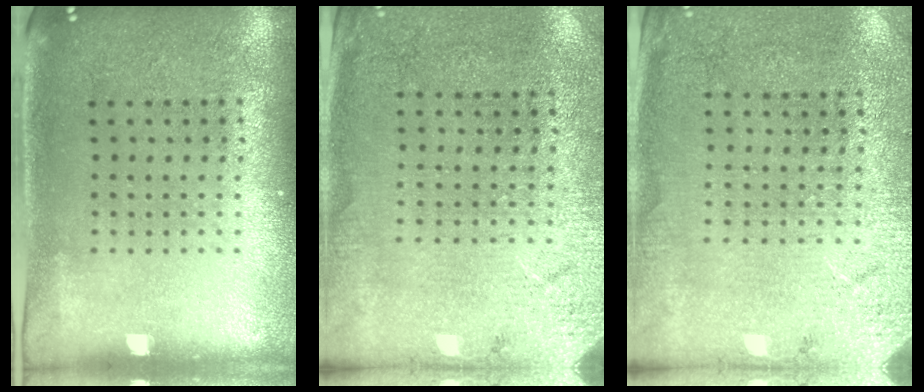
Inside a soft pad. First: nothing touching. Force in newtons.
{"total": 2.6, "press": 2.5, "slide": 0.8}
{"total": 2.6, "press": 2.5, "slide": 0.7}